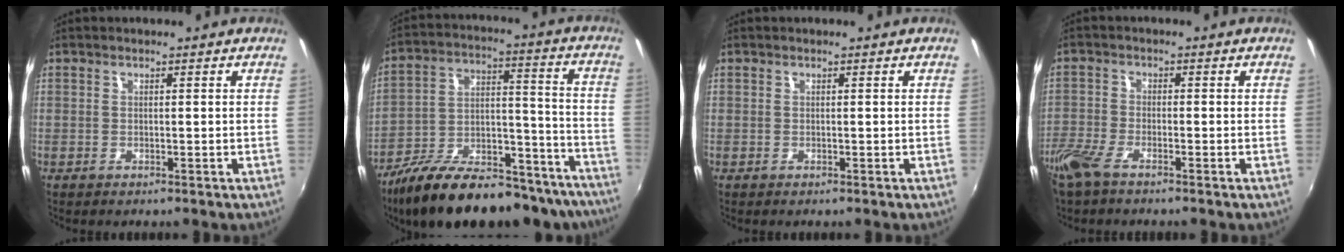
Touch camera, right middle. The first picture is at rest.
{"total": 27.2, "force": [-21.1, 9.7, 14.2], "torque": [-0.226, 0.013, -0.292]}
{"total": 0.0}
{"total": 5.8, "force": [-4.4, 1.6, 3.3], "torque": [-0.090, -0.012, -0.094]}